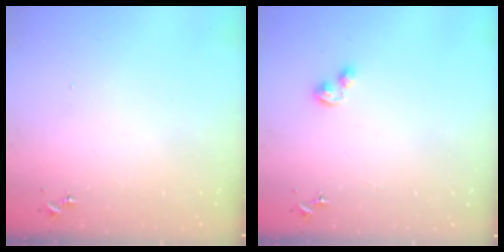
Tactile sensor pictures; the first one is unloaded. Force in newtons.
{"total": 2.7, "press": 2.7, "slide": 0.3}